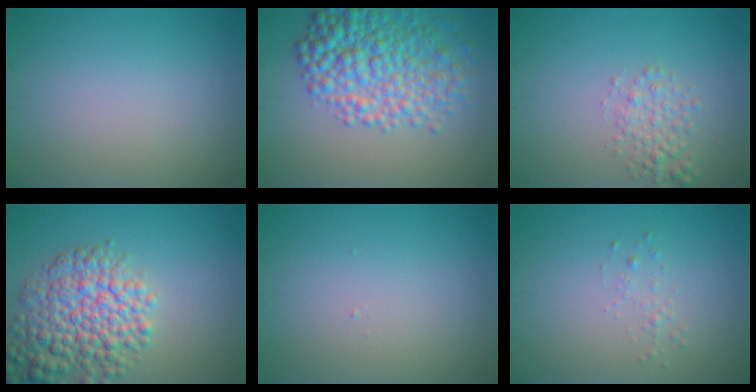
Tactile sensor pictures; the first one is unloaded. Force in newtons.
{"total": 7.1, "press": 7.1, "slide": 0.3}
{"total": 2.2, "press": 2.2, "slide": 0.1}
{"total": 7.2, "press": 7.2, "slide": 0.3}
{"total": 0.0}
{"total": 0.8, "press": 0.8, "slide": 0.0}